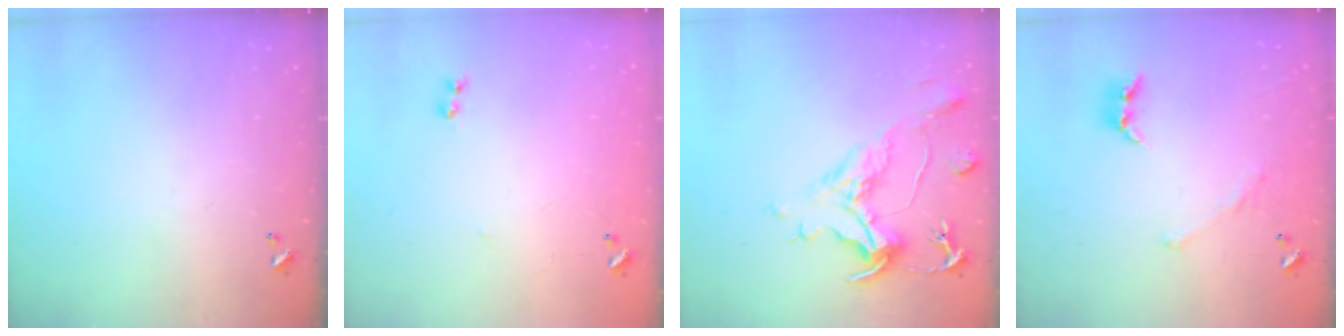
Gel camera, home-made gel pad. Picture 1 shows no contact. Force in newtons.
{"total": 6.4, "press": 6.4, "slide": 0.8}
{"total": 1.6, "press": 0.0, "slide": 1.6}
{"total": 2.3, "press": 2.0, "slide": 1.0}